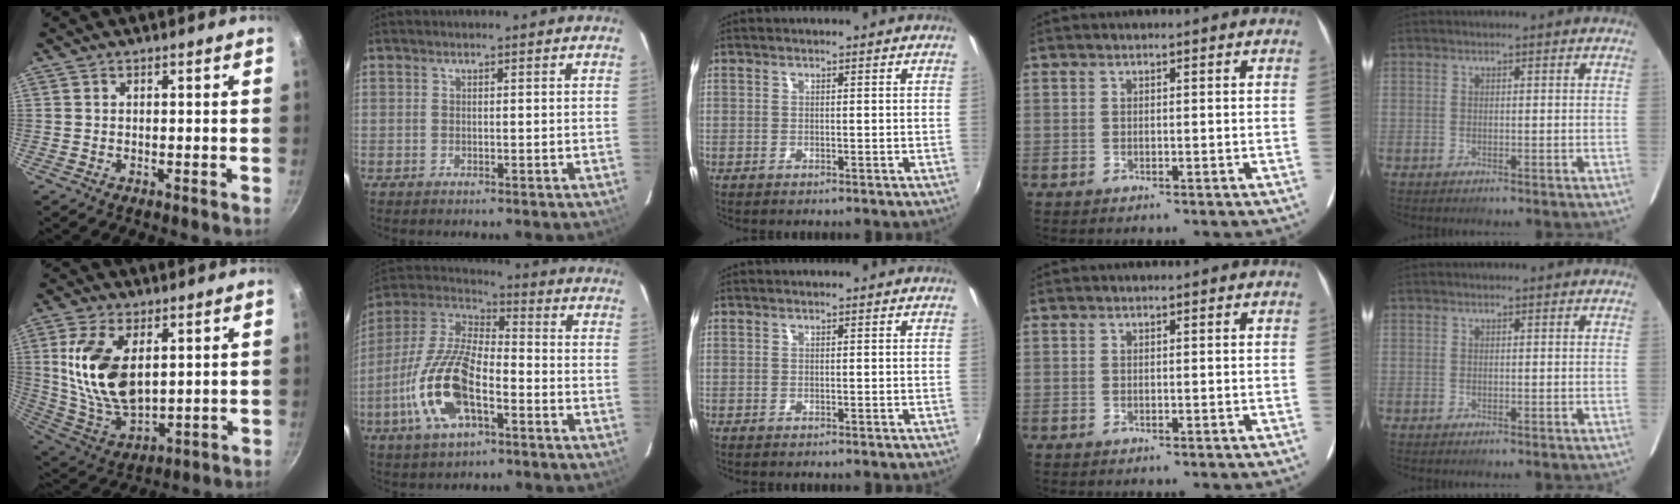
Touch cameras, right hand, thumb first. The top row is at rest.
{"thumb": {"total": 16.4, "force": [3.8, 9.0, 13.2], "torque": [-0.245, -0.027, 0.086]}, "index": {"total": 16.9, "force": [-6.4, 7.0, 14.0], "torque": [-0.299, -0.006, -0.128]}}